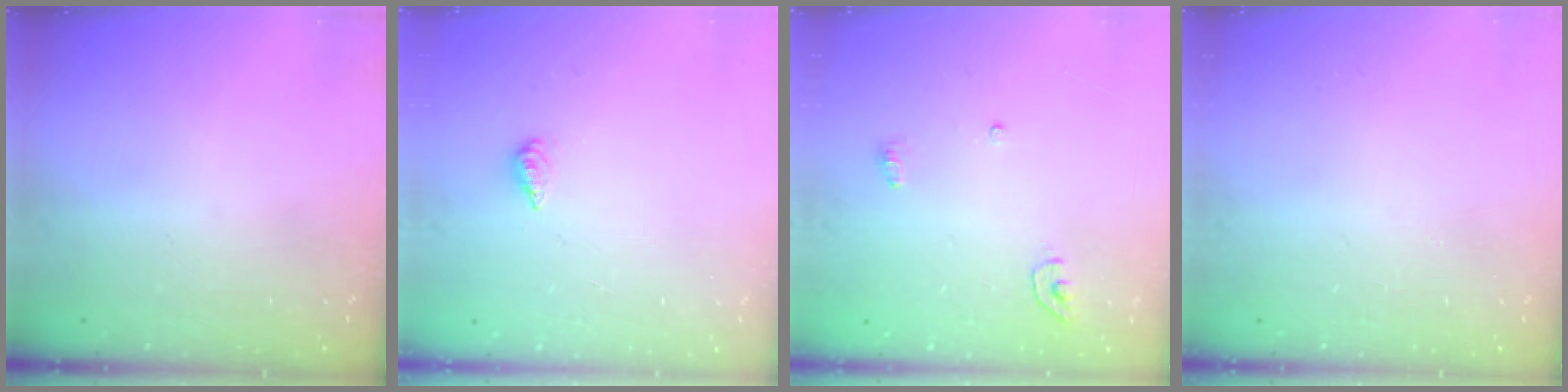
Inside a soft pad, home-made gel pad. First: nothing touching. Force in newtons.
{"total": 2.3, "press": 2.2, "slide": 0.8}
{"total": 3.4, "press": 3.4, "slide": 0.3}
{"total": 0.0}